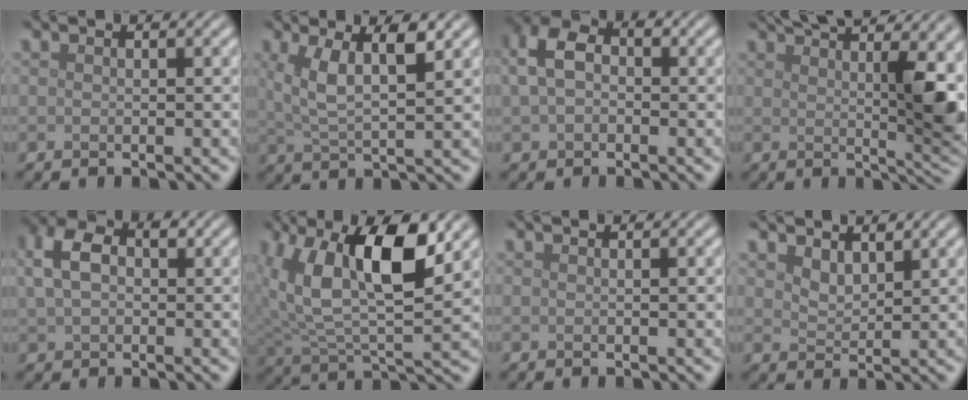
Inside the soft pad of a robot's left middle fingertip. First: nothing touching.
{"total": 4.9, "force": [1.9, 1.7, 4.2], "torque": [-0.091, -0.002, 0.038]}
{"total": 4.3, "force": [0.7, 3.2, 2.8], "torque": [-0.065, 0.010, 0.002]}
{"total": 10.5, "force": [4.3, 3.1, 9.1], "torque": [-0.101, 0.016, 0.063]}
{"total": 4.8, "force": [1.3, 3.4, 3.1], "torque": [-0.070, 0.009, 0.016]}
{"total": 10.4, "force": [3.6, 4.8, 8.5], "torque": [-0.171, 0.001, 0.062]}
{"total": 0.5, "force": [0.2, 0.1, 0.4], "torque": [-0.002, 0.003, 0.004]}
{"total": 1.9, "force": [1.4, 0.9, 0.9], "torque": [-0.021, -0.006, 0.030]}